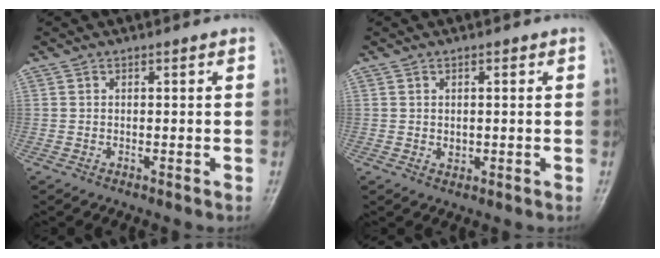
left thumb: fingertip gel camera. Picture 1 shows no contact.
{"total": 1.5, "force": [0.1, 1.2, 0.9], "torque": [-0.008, -0.001, 0.004]}